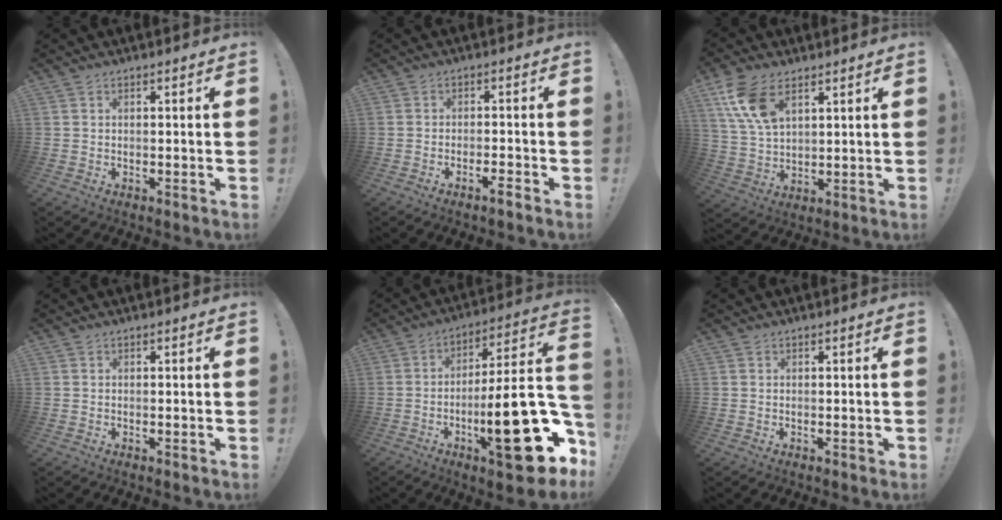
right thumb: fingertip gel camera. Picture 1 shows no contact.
{"total": 3.1, "force": [-2.3, 0.2, 2.1], "torque": [-0.031, 0.009, -0.038]}
{"total": 12.2, "force": [6.6, 6.7, 7.7], "torque": [-0.158, -0.018, 0.127]}
{"total": 0.0}
{"total": 27.5, "force": [-9.2, 7.2, 24.9], "torque": [-0.359, 0.042, -0.137]}
{"total": 0.6, "force": [0.2, 0.5, 0.3], "torque": [-0.003, 0.000, 0.004]}